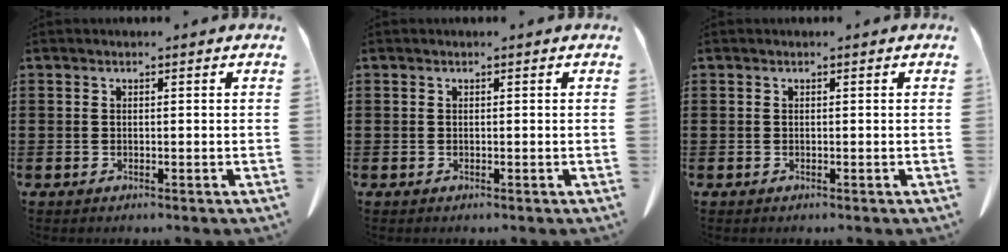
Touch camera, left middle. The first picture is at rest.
{"total": 0.0}
{"total": 0.0}